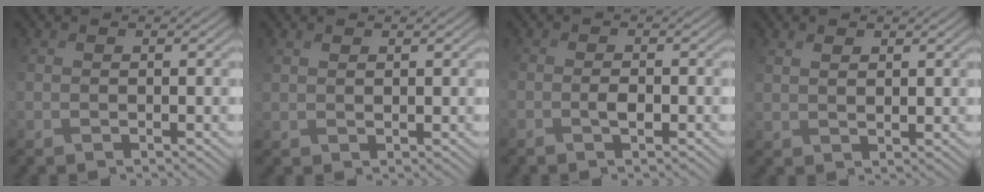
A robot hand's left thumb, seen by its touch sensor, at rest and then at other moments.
{"total": 1.8, "force": [1.8, 0.1, -0.2], "torque": [0.006, 0.007, 0.039]}
{"total": 1.6, "force": [-0.5, 0.3, 1.5], "torque": [-0.026, 0.009, -0.008]}
{"total": 2.5, "force": [2.4, 0.6, 0.3], "torque": [-0.008, 0.007, 0.052]}